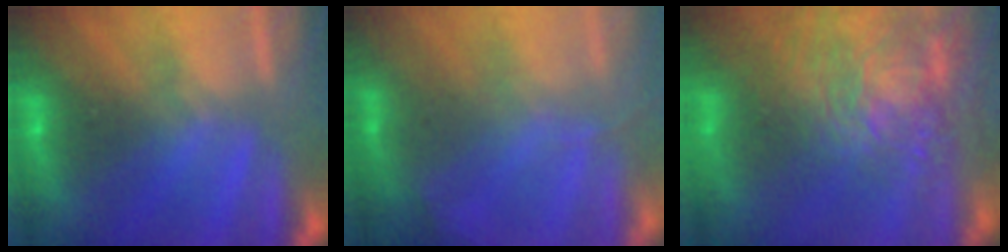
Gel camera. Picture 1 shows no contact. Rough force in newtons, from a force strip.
{"total": 1.1}
{"total": 7.6}